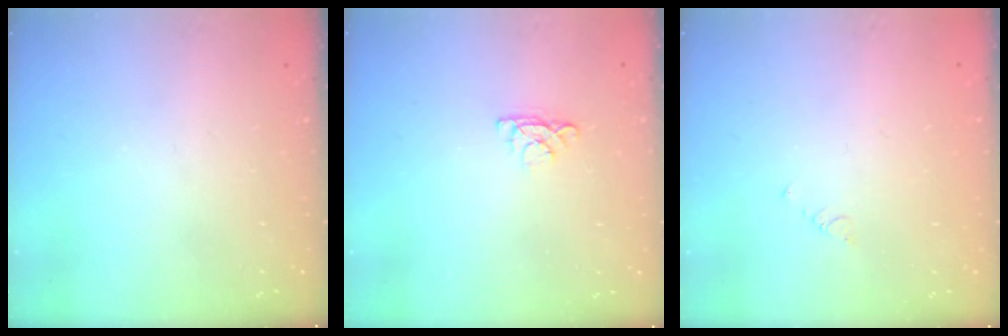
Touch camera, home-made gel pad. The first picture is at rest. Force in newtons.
{"total": 4.0, "press": 4.0, "slide": 0.5}
{"total": 0.7, "press": 0.6, "slide": 0.2}